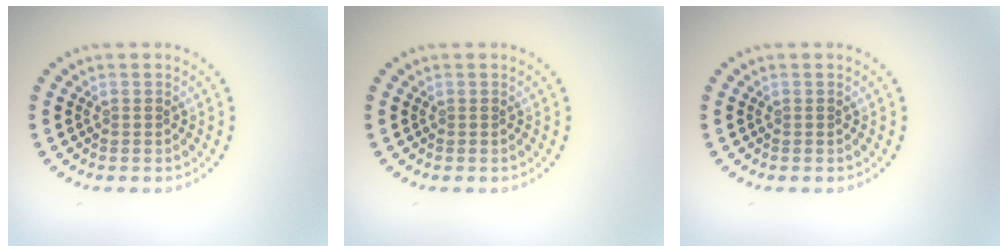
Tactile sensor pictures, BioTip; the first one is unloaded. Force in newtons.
{"total": 0.0}
{"total": 0.0}